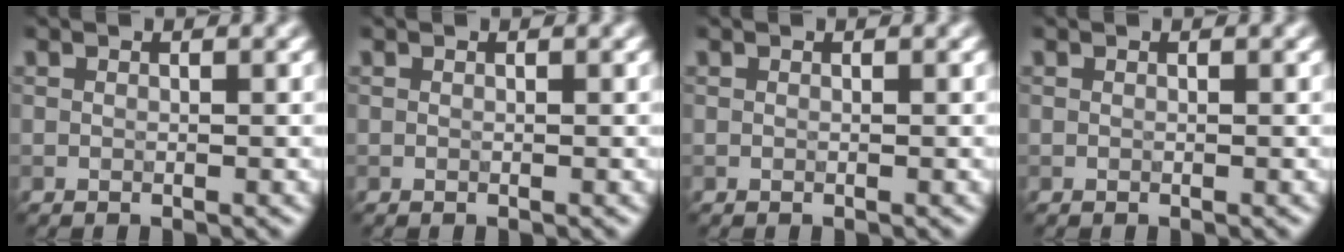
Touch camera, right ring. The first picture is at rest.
{"total": 0.0}
{"total": 0.0}
{"total": 0.0}